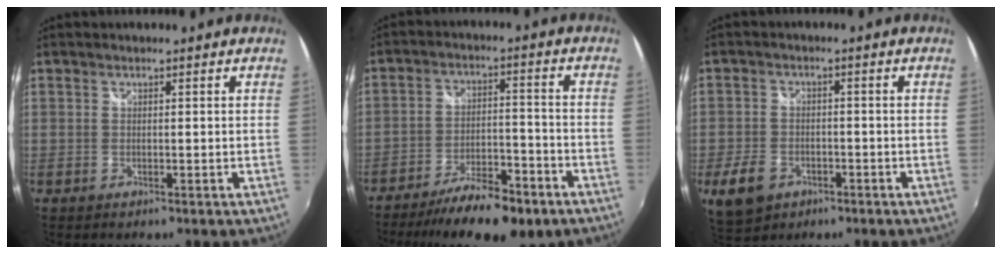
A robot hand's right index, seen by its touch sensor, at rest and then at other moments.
{"total": 15.8, "force": [-11.7, 4.8, 9.5], "torque": [-0.180, -0.018, -0.175]}
{"total": 7.9, "force": [-3.9, 5.8, 3.9], "torque": [-0.109, -0.001, -0.062]}